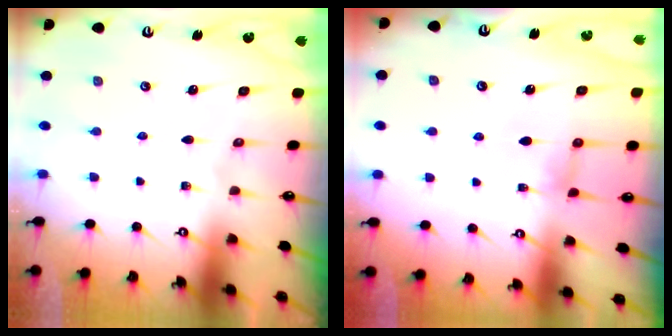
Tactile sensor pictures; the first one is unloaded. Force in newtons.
{"total": 1.0, "press": 0.8, "slide": 0.7}